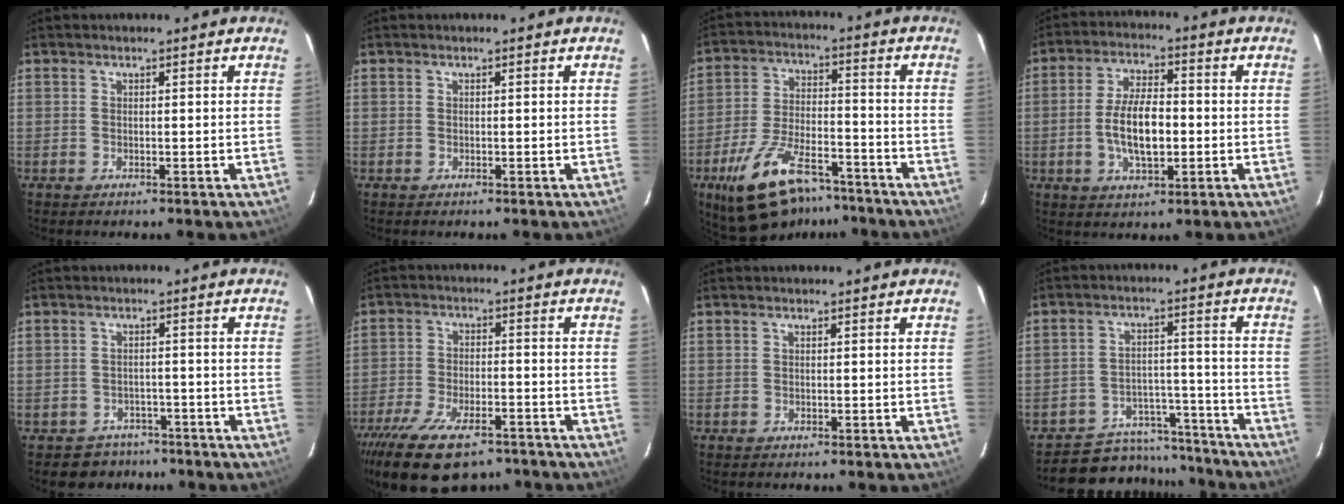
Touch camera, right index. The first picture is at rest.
{"total": 0.0}
{"total": 16.9, "force": [-11.8, 7.0, 9.9], "torque": [-0.196, -0.015, -0.196]}
{"total": 9.6, "force": [-1.6, 4.1, 8.5], "torque": [-0.167, 0.005, -0.026]}
{"total": 5.1, "force": [-3.7, 3.5, -0.6], "torque": [0.002, 0.031, -0.051]}
{"total": 16.7, "force": [-12.0, 6.7, 9.4], "torque": [-0.199, -0.030, -0.195]}
{"total": 0.0}
{"total": 13.5, "force": [-11.8, 6.3, 1.5], "torque": [-0.037, 0.050, -0.155]}